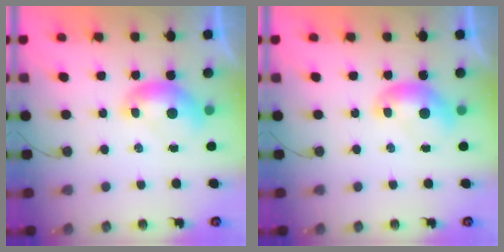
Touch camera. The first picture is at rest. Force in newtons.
{"total": 0.0}